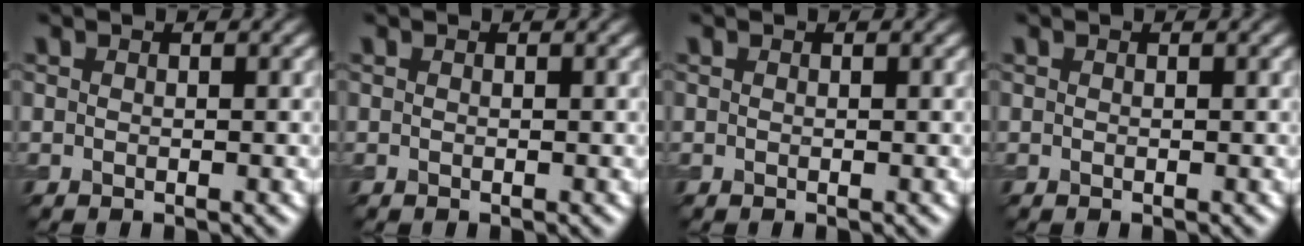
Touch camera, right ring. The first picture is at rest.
{"total": 0.0}
{"total": 0.0}
{"total": 0.0}